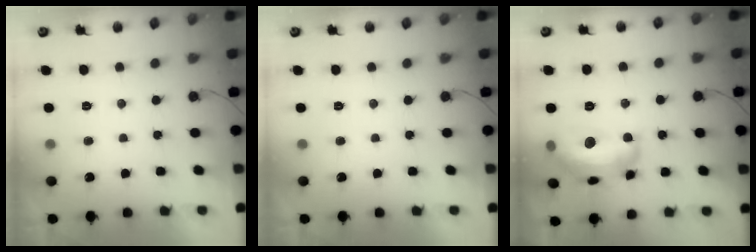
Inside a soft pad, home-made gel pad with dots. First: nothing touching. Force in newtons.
{"total": 0.0}
{"total": 16.7, "press": 16.7, "slide": 0.6}